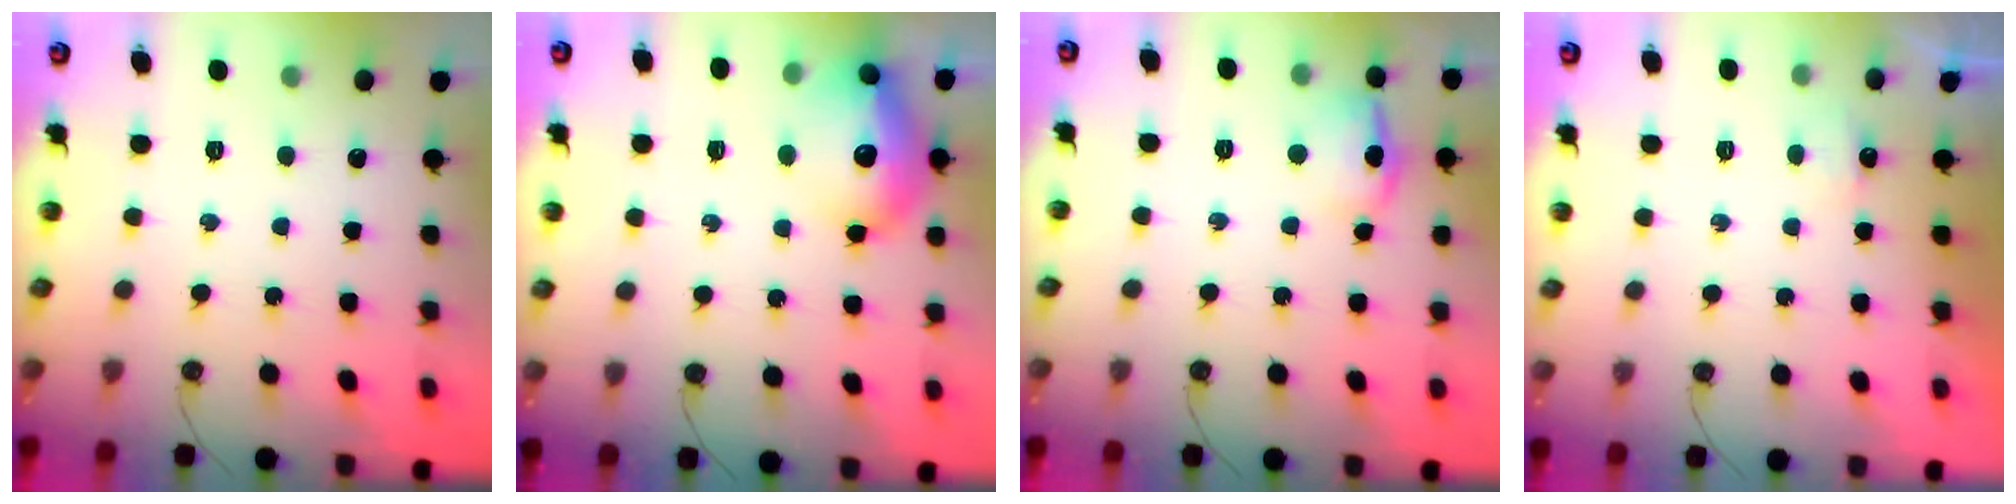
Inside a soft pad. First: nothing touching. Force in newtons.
{"total": 17.8, "press": 17.8, "slide": 1.3}
{"total": 9.3, "press": 9.2, "slide": 1.3}
{"total": 2.6, "press": 2.6, "slide": 0.4}